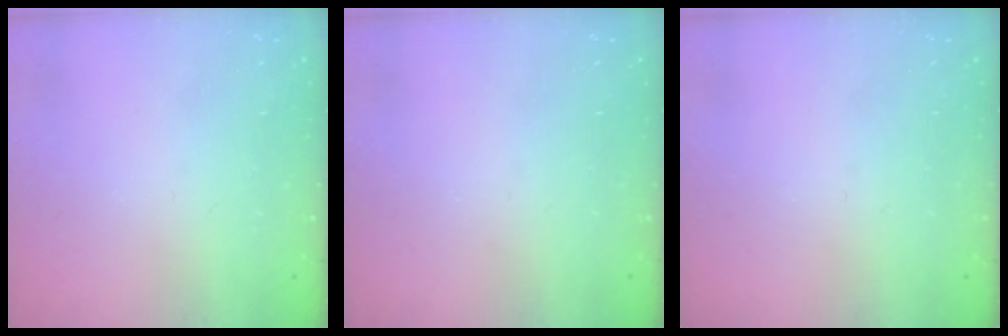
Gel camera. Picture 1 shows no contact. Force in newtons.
{"total": 0.0}
{"total": 0.0}